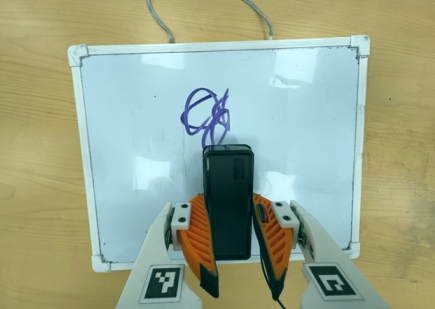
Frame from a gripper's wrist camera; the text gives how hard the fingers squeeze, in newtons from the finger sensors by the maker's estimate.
{"total": 8.0, "left": 6.0, "right": 10.1}